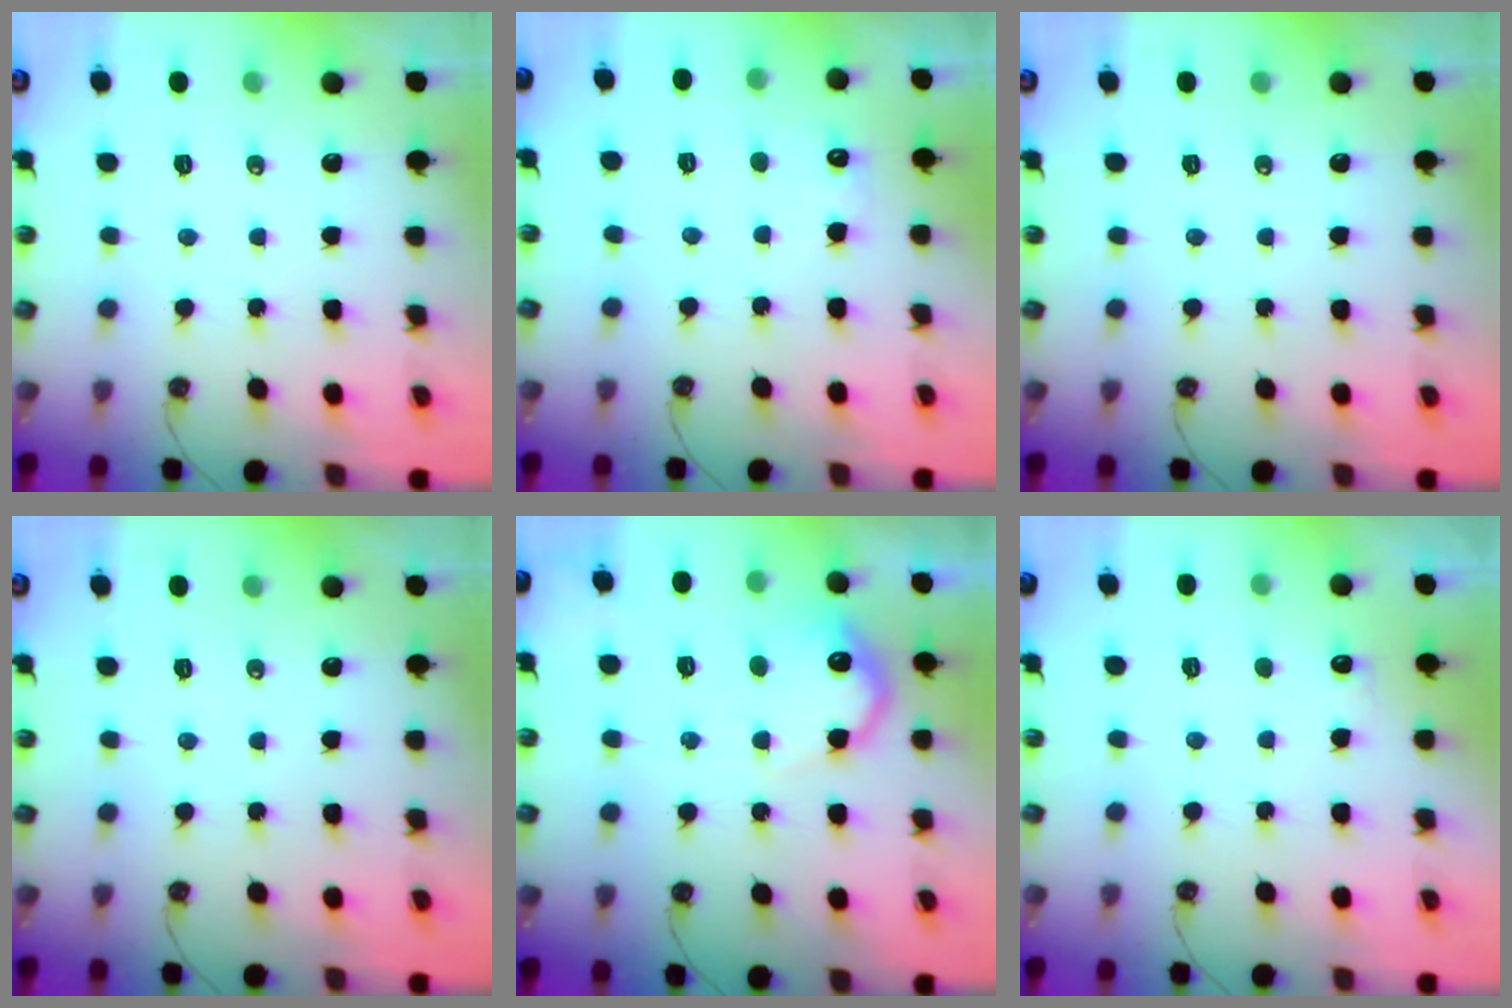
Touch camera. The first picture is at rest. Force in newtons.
{"total": 4.8, "press": 4.6, "slide": 1.3}
{"total": 0.0}
{"total": 0.0}
{"total": 14.2, "press": 14.2, "slide": 1.0}
{"total": 5.1, "press": 4.9, "slide": 1.1}